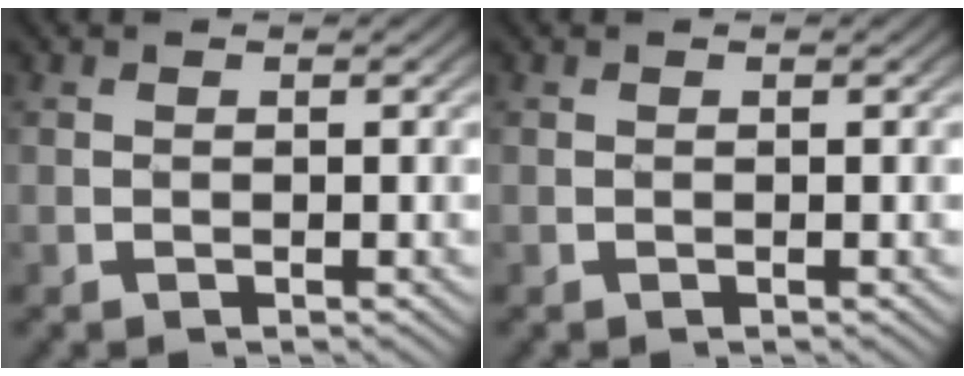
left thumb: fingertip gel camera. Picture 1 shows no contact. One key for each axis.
{"total": 0.0}